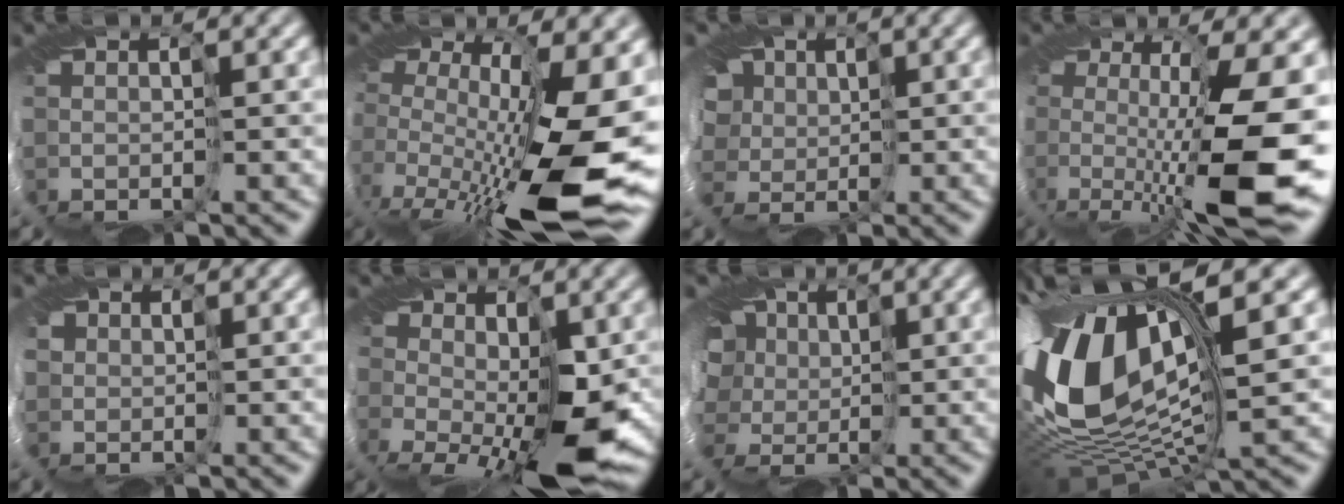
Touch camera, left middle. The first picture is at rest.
{"total": 15.7, "force": [-3.2, 6.0, 14.1], "torque": [-0.263, -0.030, -0.053]}
{"total": 9.7, "force": [2.8, 7.8, 5.1], "torque": [-0.104, 0.026, 0.010]}
{"total": 12.1, "force": [-1.7, 3.1, 11.6], "torque": [-0.188, -0.016, -0.028]}
{"total": 3.8, "force": [1.4, 3.3, 1.2], "torque": [-0.030, 0.015, 0.007]}
{"total": 8.1, "force": [-2.1, 3.7, 6.9], "torque": [-0.130, -0.032, -0.031]}
{"total": 11.6, "force": [2.4, 9.3, 6.5], "torque": [-0.138, 0.028, -0.008]}
{"total": 15.4, "force": [2.2, 7.7, 13.2], "torque": [-0.304, -0.006, 0.051]}